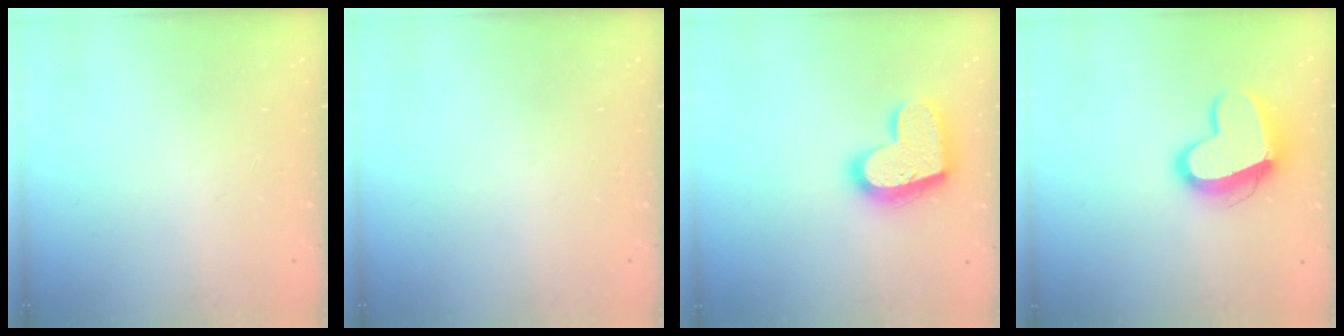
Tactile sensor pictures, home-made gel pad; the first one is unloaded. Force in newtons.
{"total": 0.0}
{"total": 20.0, "press": 20.0, "slide": 1.2}
{"total": 14.7, "press": 14.6, "slide": 1.3}